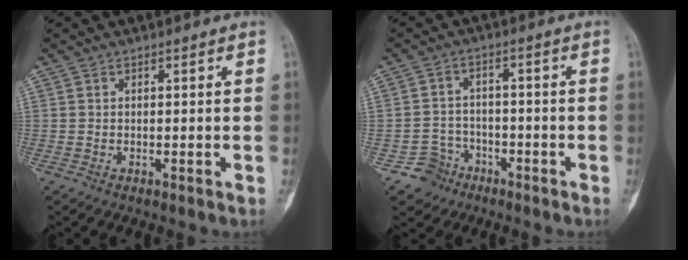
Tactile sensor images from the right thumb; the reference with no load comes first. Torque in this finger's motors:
{"motor_torque": [-0.17, -0.04, -0.07, -0.02, -0.01]}